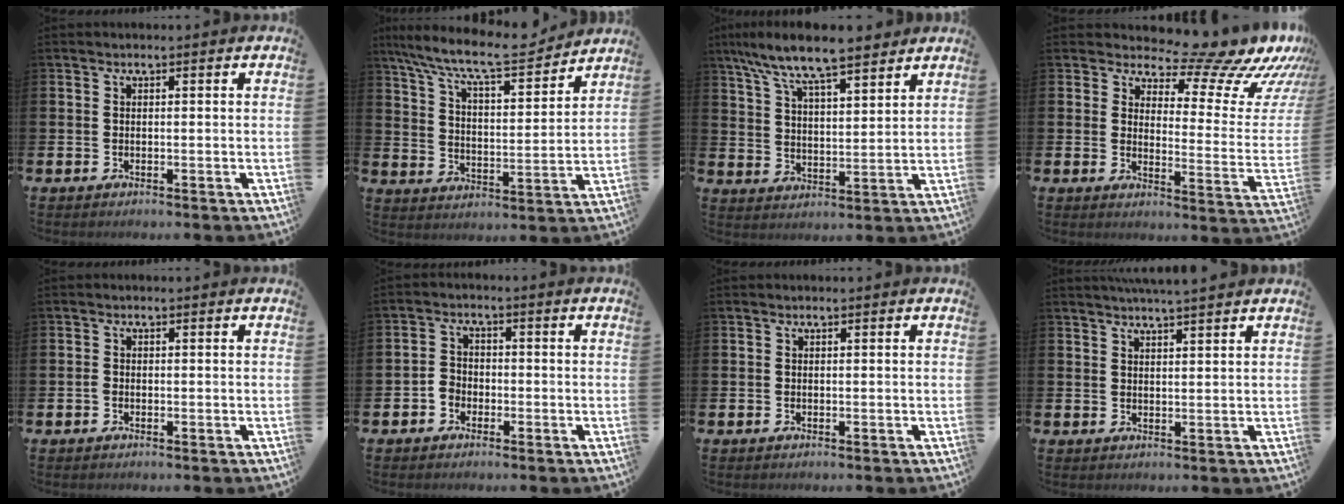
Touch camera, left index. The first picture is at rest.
{"total": 10.4, "force": [9.3, 1.9, 4.3], "torque": [-0.117, -0.057, 0.161]}
{"total": 9.3, "force": [8.4, 1.1, 3.7], "torque": [-0.102, -0.038, 0.154]}
{"total": 10.4, "force": [9.2, 3.2, 3.8], "torque": [-0.056, -0.085, 0.146]}
{"total": 0.9, "force": [-0.5, 0.6, 0.5], "torque": [-0.017, 0.006, -0.010]}
{"total": 2.5, "force": [-1.5, 1.9, 0.5], "torque": [-0.014, 0.009, -0.035]}
{"total": 0.0}
{"total": 3.3, "force": [3.2, -0.4, 0.7], "torque": [-0.011, -0.014, 0.057]}